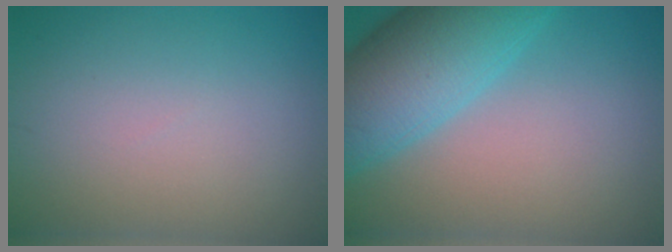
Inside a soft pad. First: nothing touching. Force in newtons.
{"total": 9.3, "press": 9.3, "slide": 0.4}